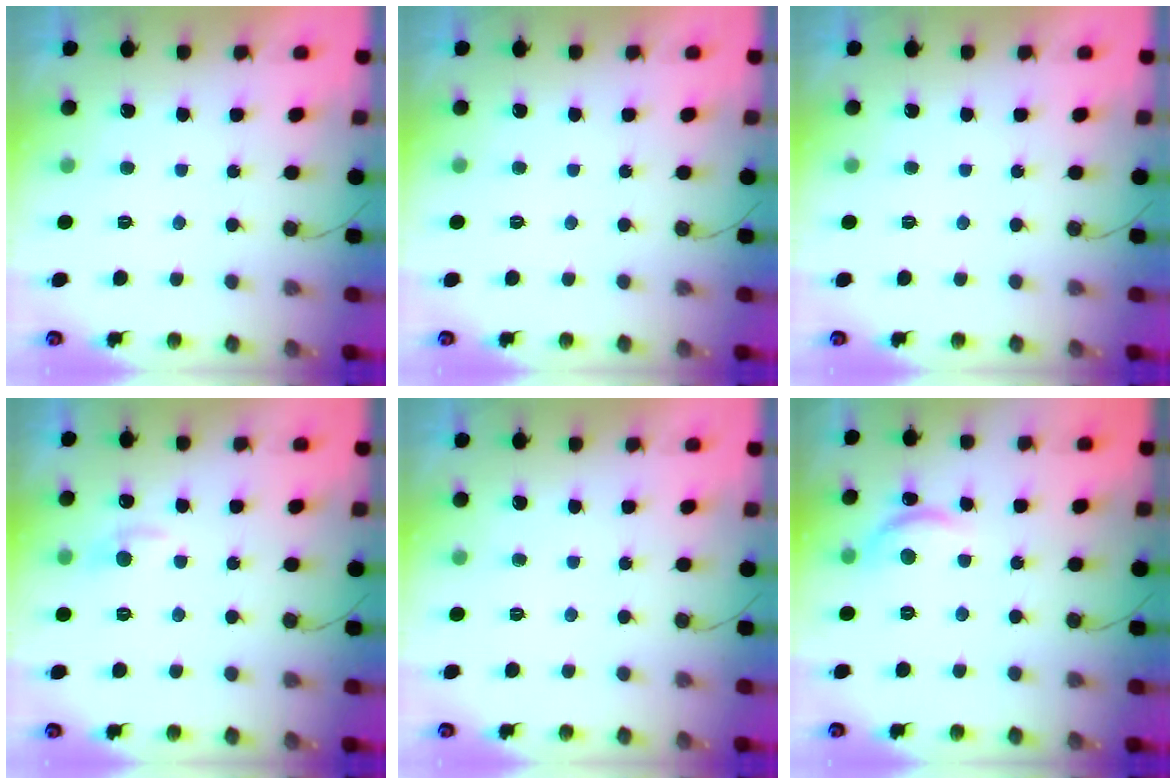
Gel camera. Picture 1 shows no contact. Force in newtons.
{"total": 0.0}
{"total": 0.0}
{"total": 5.3, "press": 5.2, "slide": 0.8}
{"total": 0.0}
{"total": 10.3, "press": 10.3, "slide": 0.6}